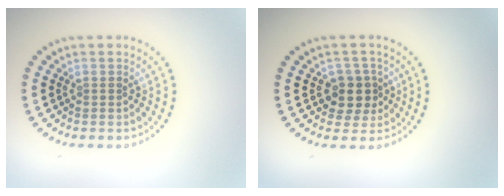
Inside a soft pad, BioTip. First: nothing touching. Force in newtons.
{"total": 2.6, "press": 2.3, "slide": 1.1}